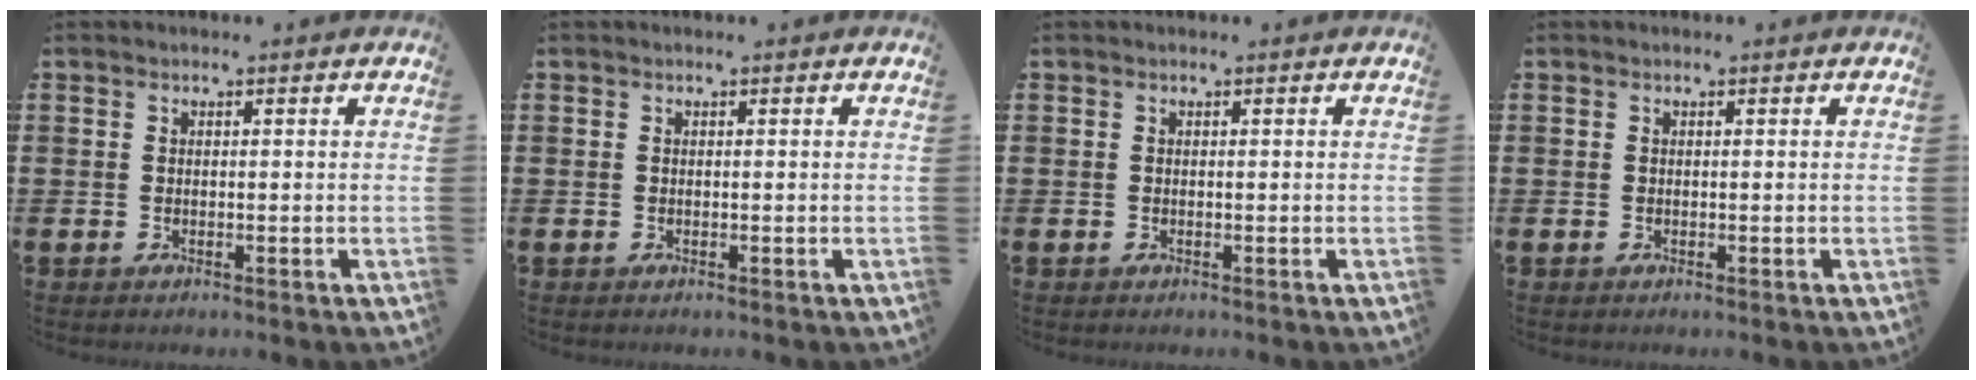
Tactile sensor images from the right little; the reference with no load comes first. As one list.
[{"total": 0.0}, {"total": 0.0}, {"total": 0.0}]